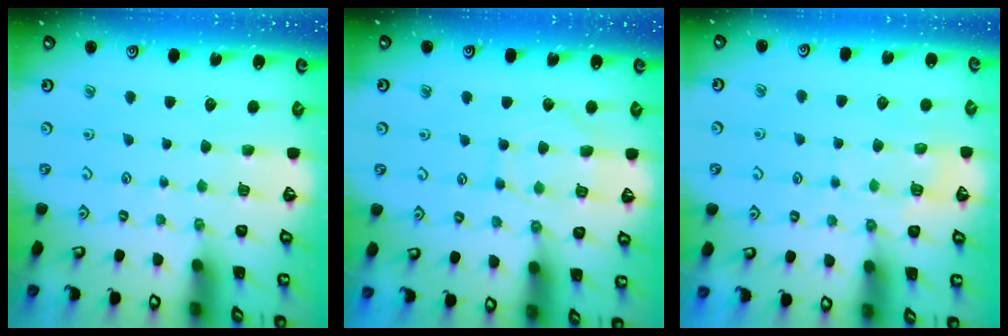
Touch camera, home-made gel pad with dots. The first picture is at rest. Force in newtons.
{"total": 8.2, "press": 8.2, "slide": 0.8}
{"total": 6.3, "press": 6.2, "slide": 0.6}